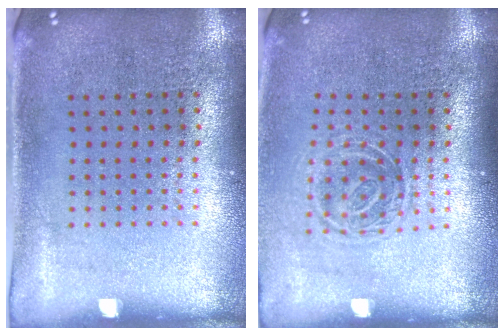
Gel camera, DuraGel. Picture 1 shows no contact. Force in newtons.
{"total": 1.4, "press": 1.1, "slide": 0.9}